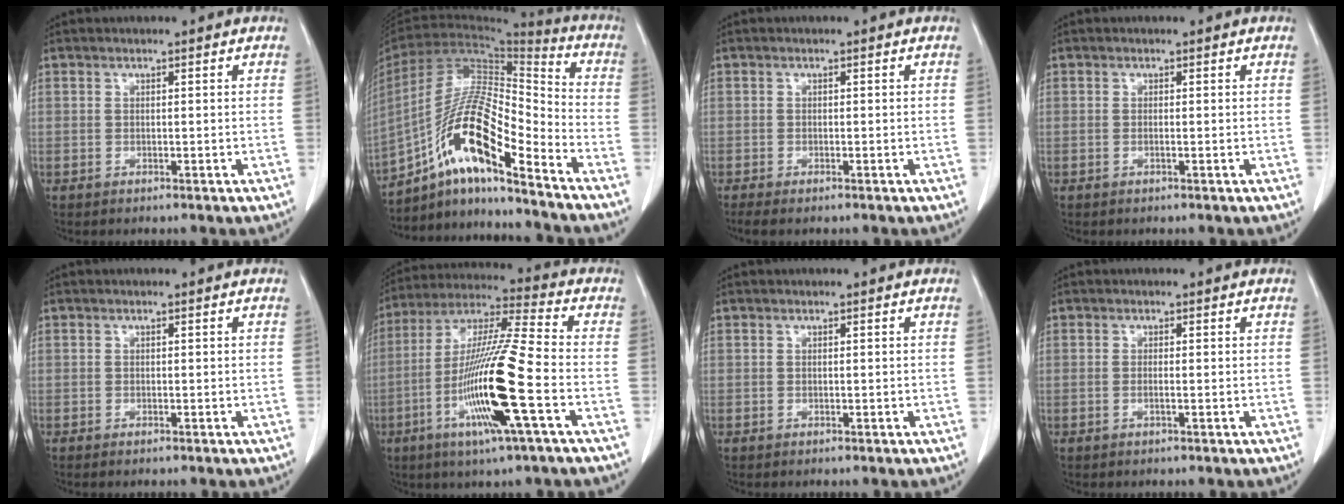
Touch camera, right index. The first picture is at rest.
{"total": 17.0, "force": [-10.4, 2.7, 13.2], "torque": [-0.257, 0.011, -0.186]}
{"total": 2.6, "force": [-2.0, 0.6, 1.5], "torque": [-0.025, -0.009, -0.030]}
{"total": 0.0}
{"total": 0.5, "force": [-0.4, 0.1, 0.3], "torque": [-0.011, -0.002, -0.008]}
{"total": 16.9, "force": [-5.3, -0.1, 16.1], "torque": [-0.320, -0.015, -0.107]}
{"total": 0.0}
{"total": 0.7, "force": [-0.2, 0.0, 0.7], "torque": [-0.015, 0.000, -0.004]}